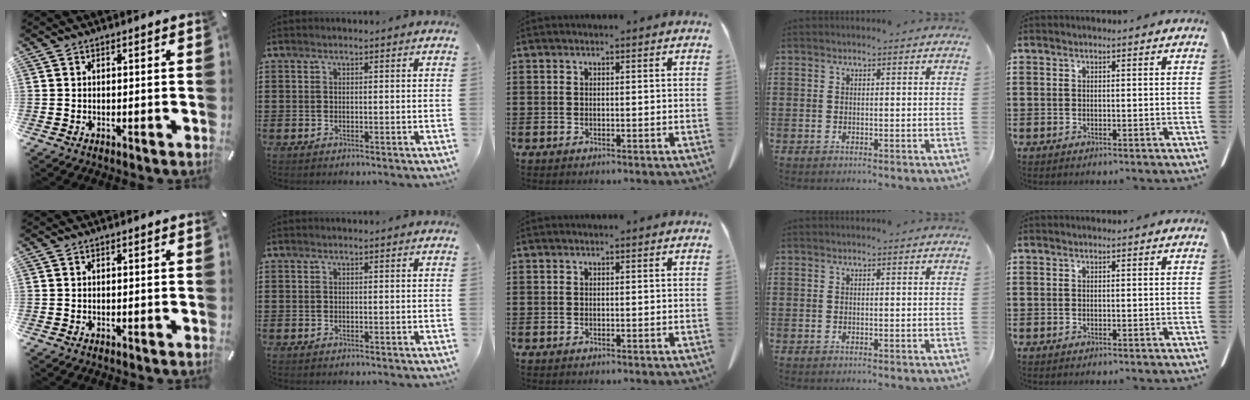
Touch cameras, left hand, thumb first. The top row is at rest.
{}